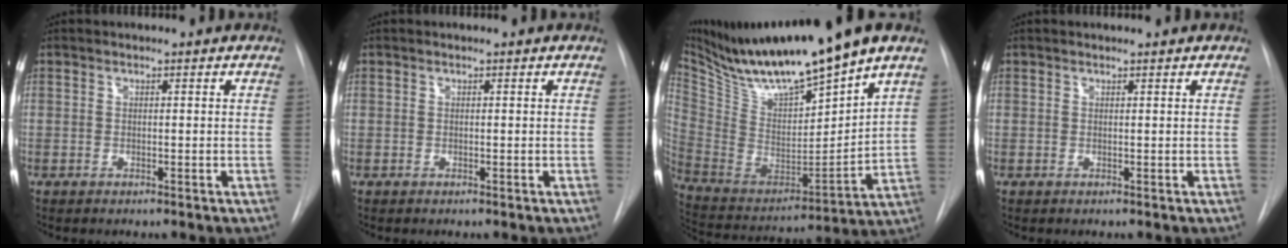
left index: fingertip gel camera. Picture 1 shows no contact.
{"total": 0.0}
{"total": 20.0, "force": [16.3, 0.9, 11.6], "torque": [-0.213, -0.011, 0.304]}
{"total": 0.9, "force": [0.9, -0.1, 0.2], "torque": [-0.005, 0.004, 0.013]}